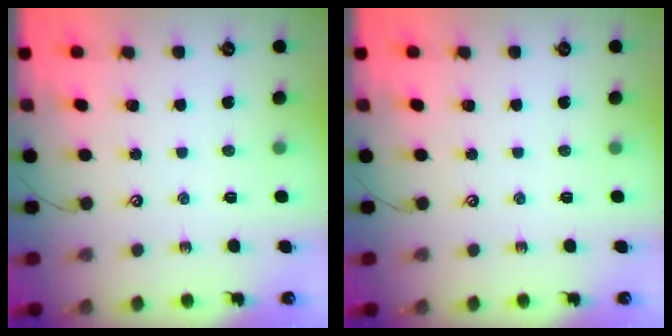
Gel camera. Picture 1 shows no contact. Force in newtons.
{"total": 0.0}